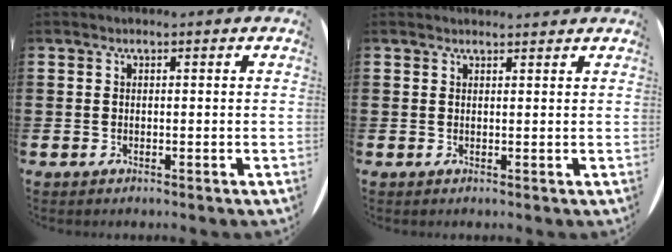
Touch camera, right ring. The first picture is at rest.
{"total": 0.9, "force": [0.9, 0.0, -0.1], "torque": [0.003, 0.003, 0.017]}